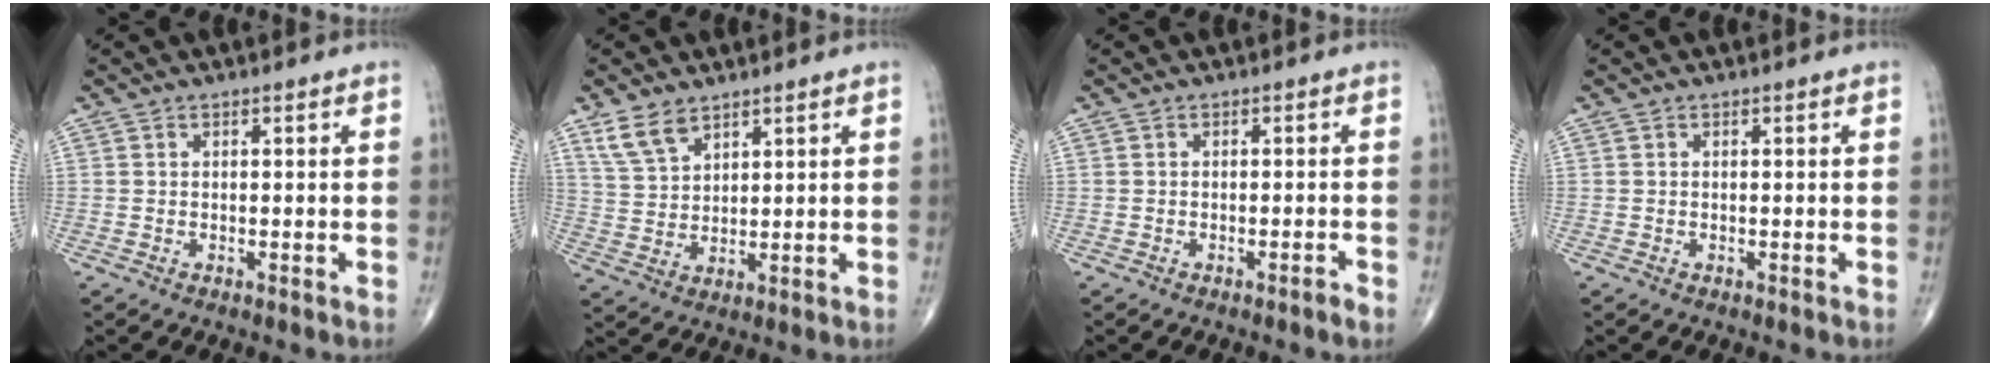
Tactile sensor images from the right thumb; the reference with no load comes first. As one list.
[{"total": 6.2, "force": [4.3, 3.2, 3.1], "torque": [-0.052, -0.019, 0.094]}, {"total": 1.1, "force": [-0.8, 0.0, 0.7], "torque": [-0.014, 0.003, -0.013]}, {"total": 0.0}]